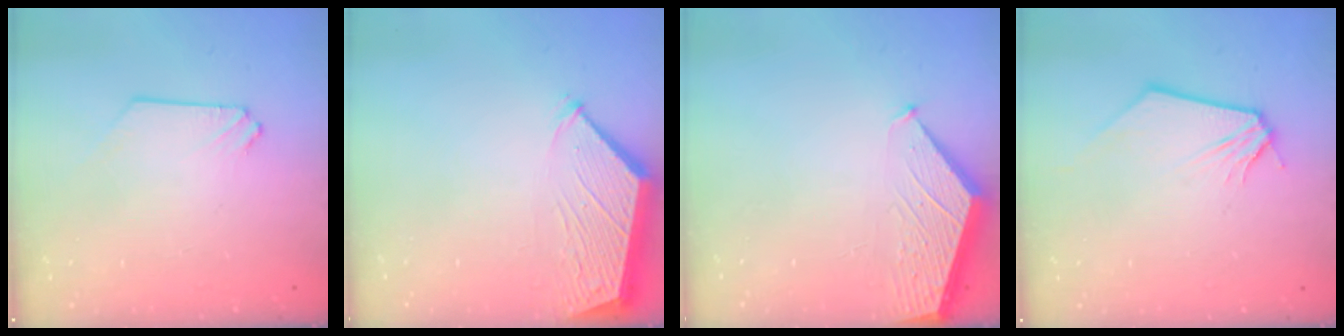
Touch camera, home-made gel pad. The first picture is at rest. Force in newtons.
{"total": 3.8, "press": 3.8, "slide": 0.6}
{"total": 1.9, "press": 1.9, "slide": 0.2}
{"total": 0.0}